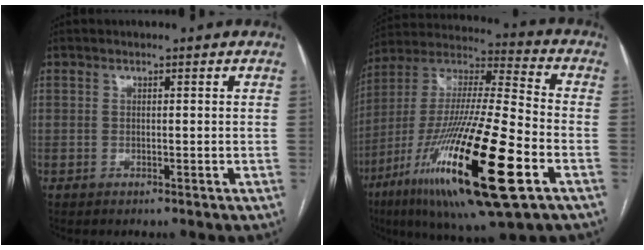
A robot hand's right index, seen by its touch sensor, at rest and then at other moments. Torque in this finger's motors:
{"motor_torque": [2.14, 0.00, 1.05, 0.21]}